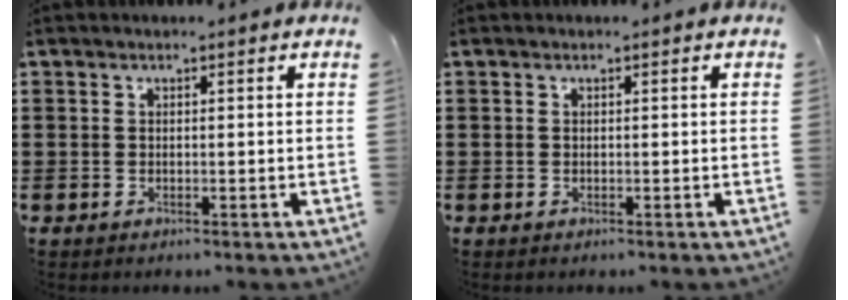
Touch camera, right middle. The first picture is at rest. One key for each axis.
{"total": 0.0}